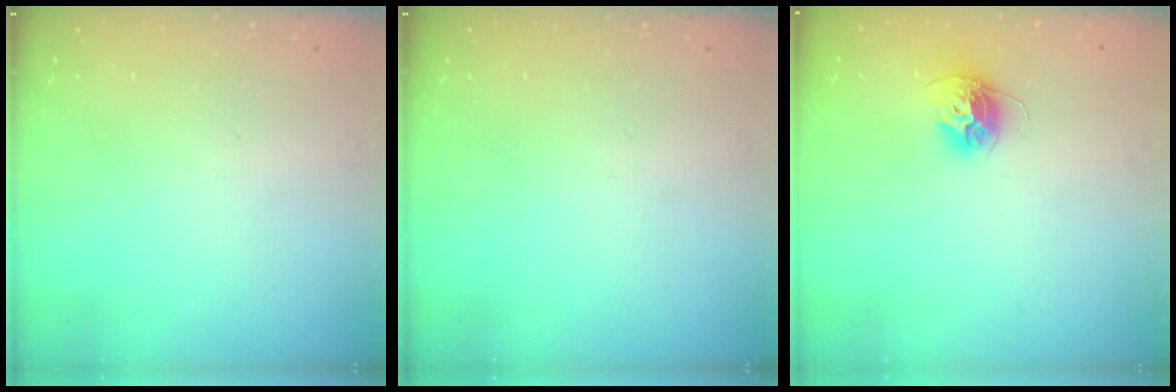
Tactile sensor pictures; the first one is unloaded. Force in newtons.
{"total": 0.0}
{"total": 10.3, "press": 10.3, "slide": 0.4}